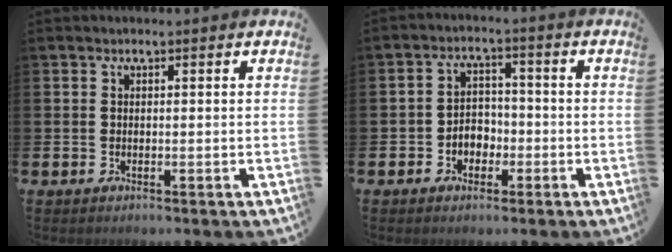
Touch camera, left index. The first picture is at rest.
{"total": 3.2, "force": [-1.6, 2.5, 1.1], "torque": [-0.029, 0.007, -0.037]}